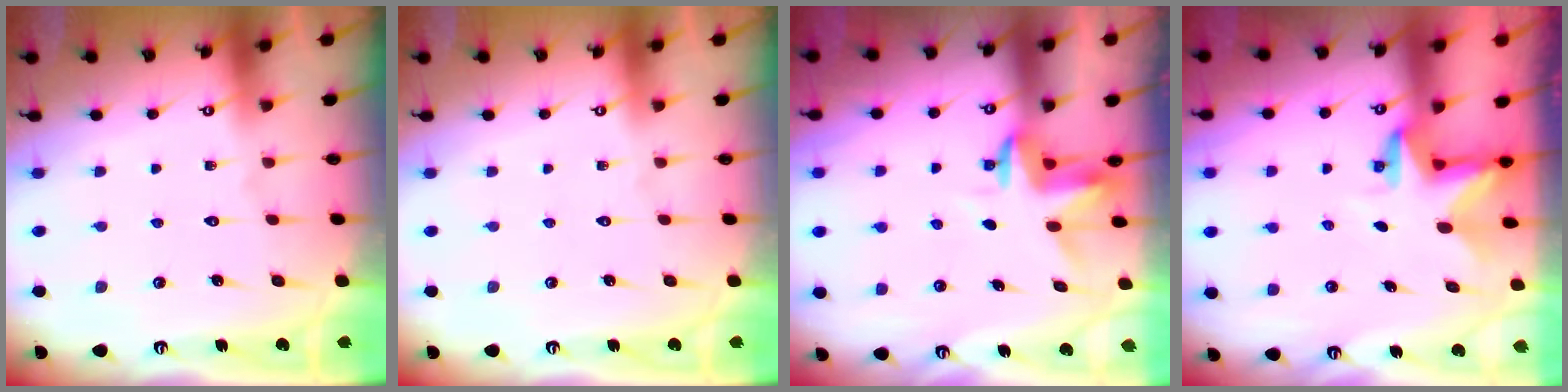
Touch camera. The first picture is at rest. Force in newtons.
{"total": 0.0}
{"total": 3.6, "press": 3.6, "slide": 0.2}
{"total": 2.9, "press": 2.9, "slide": 0.2}